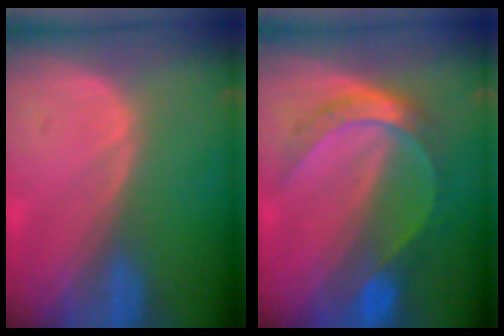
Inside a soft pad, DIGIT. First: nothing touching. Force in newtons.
{"total": 6.7, "press": 6.6, "slide": 0.4}